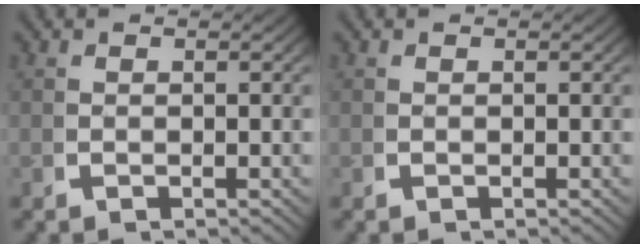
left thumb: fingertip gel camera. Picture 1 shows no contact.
{"total": 0.0}